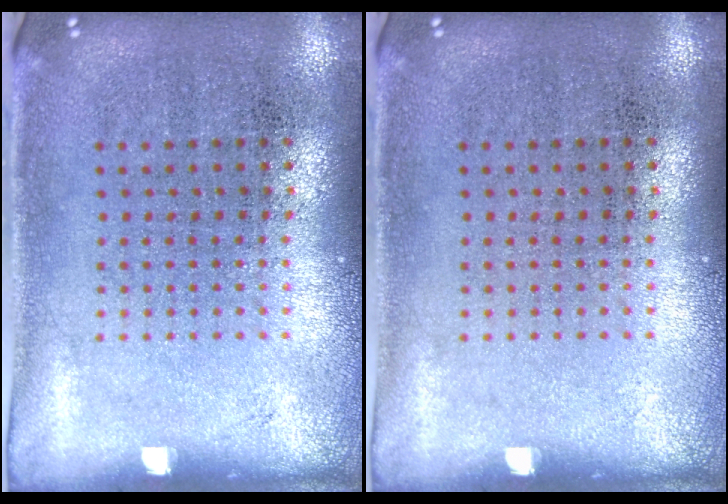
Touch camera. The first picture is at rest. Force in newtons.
{"total": 0.0}